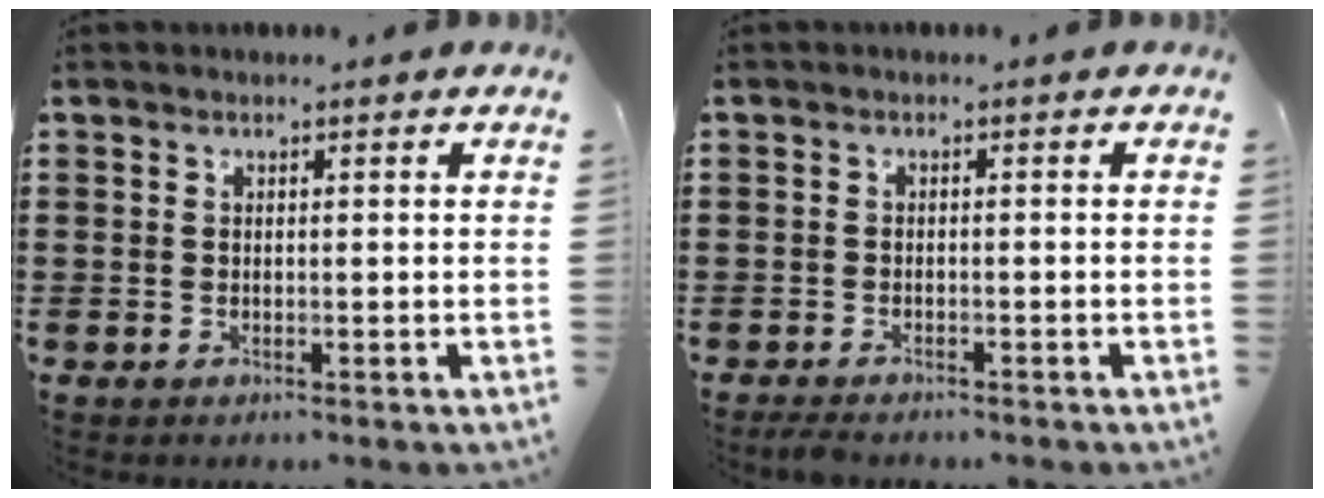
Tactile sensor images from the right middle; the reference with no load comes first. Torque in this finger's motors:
{"motor_torque": [0.17, 0.16, 0.09, 0.07]}